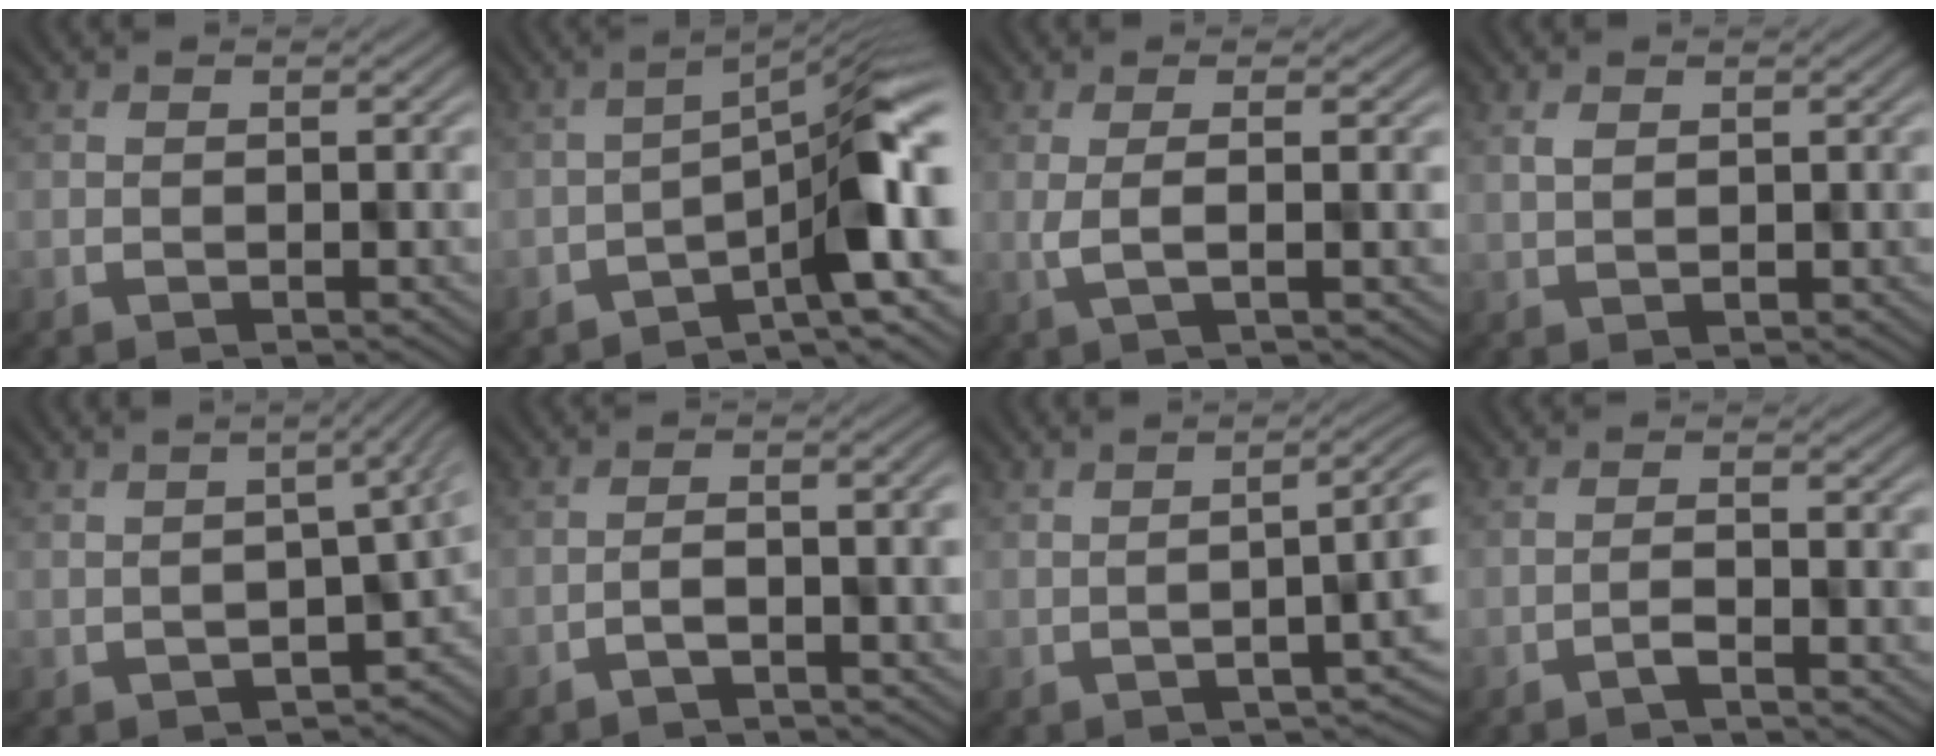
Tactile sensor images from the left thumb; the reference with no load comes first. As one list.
[{"total": 8.2, "force": [-2.4, 1.7, 7.7], "torque": [-0.098, 0.007, -0.037]}, {"total": 2.9, "force": [1.2, 0.3, 2.6], "torque": [-0.047, 0.002, 0.004]}, {"total": 1.8, "force": [1.5, 0.6, 0.7], "torque": [-0.019, -0.006, 0.025]}, {"total": 4.3, "force": [-0.4, 1.2, 4.1], "torque": [-0.061, -0.014, 0.004]}, {"total": 3.2, "force": [-1.8, 0.7, 2.5], "torque": [-0.027, 0.007, -0.032]}, {"total": 3.3, "force": [0.4, 0.9, 3.1], "torque": [-0.039, 0.005, 0.010]}, {"total": 0.6, "force": [0.0, -0.1, 0.6], "torque": [-0.011, 0.004, -0.014]}]